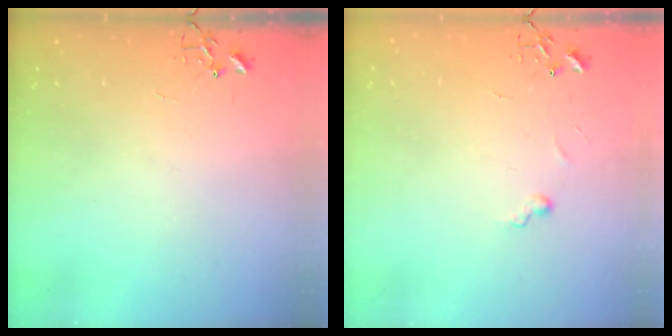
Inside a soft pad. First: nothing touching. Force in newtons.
{"total": 5.2, "press": 5.2, "slide": 0.5}